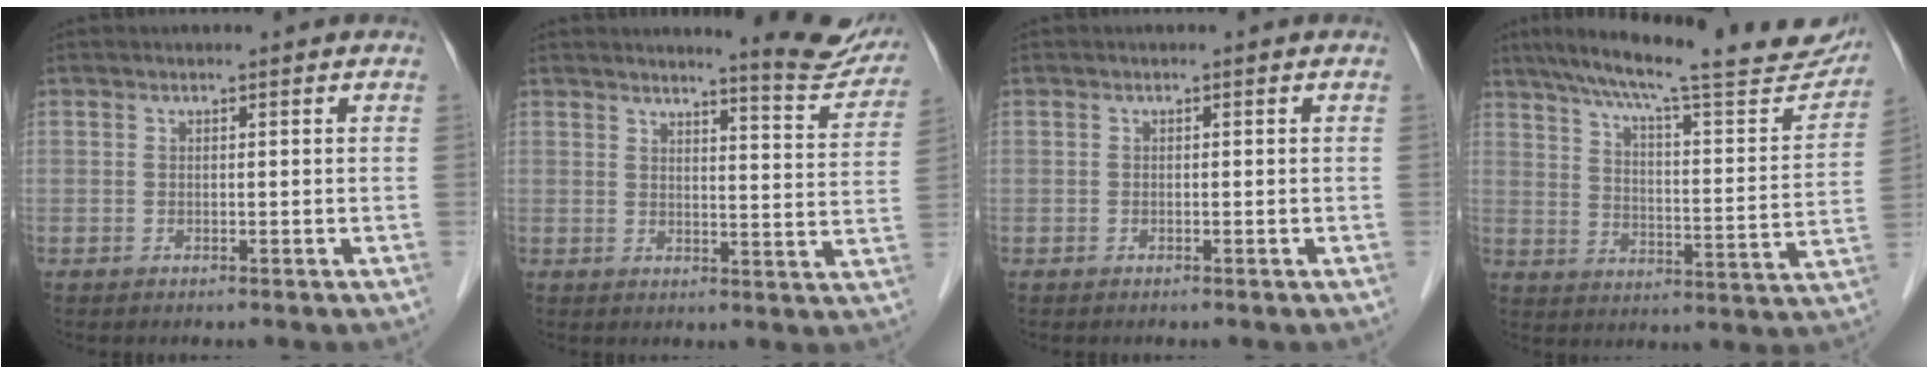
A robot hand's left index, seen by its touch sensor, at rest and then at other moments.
{"total": 9.2, "force": [8.8, 0.5, 2.6], "torque": [-0.024, -0.035, 0.093]}
{"total": 0.0}
{"total": 25.8, "force": [22.1, 3.5, 12.8], "torque": [-0.197, -0.027, 0.286]}